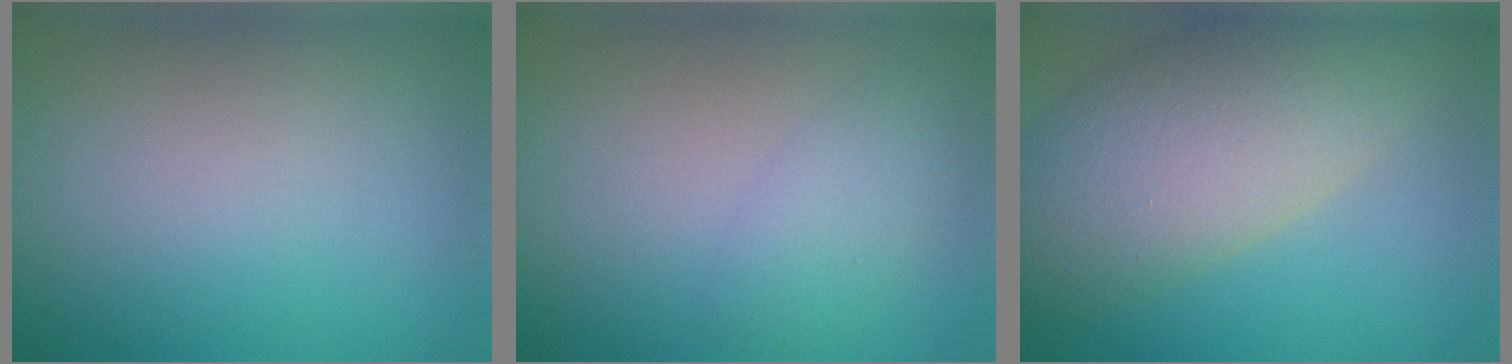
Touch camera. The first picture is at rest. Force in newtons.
{"total": 2.7, "press": 2.7, "slide": 0.1}
{"total": 9.5, "press": 9.5, "slide": 0.8}